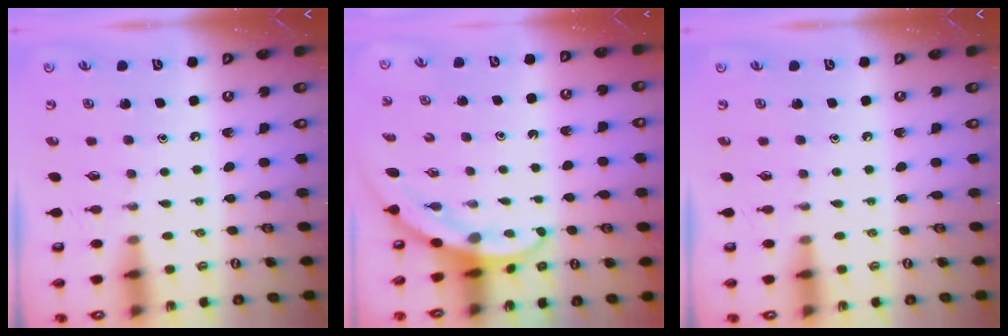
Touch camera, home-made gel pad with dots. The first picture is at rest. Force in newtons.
{"total": 3.2, "press": 3.2, "slide": 0.2}
{"total": 0.0}